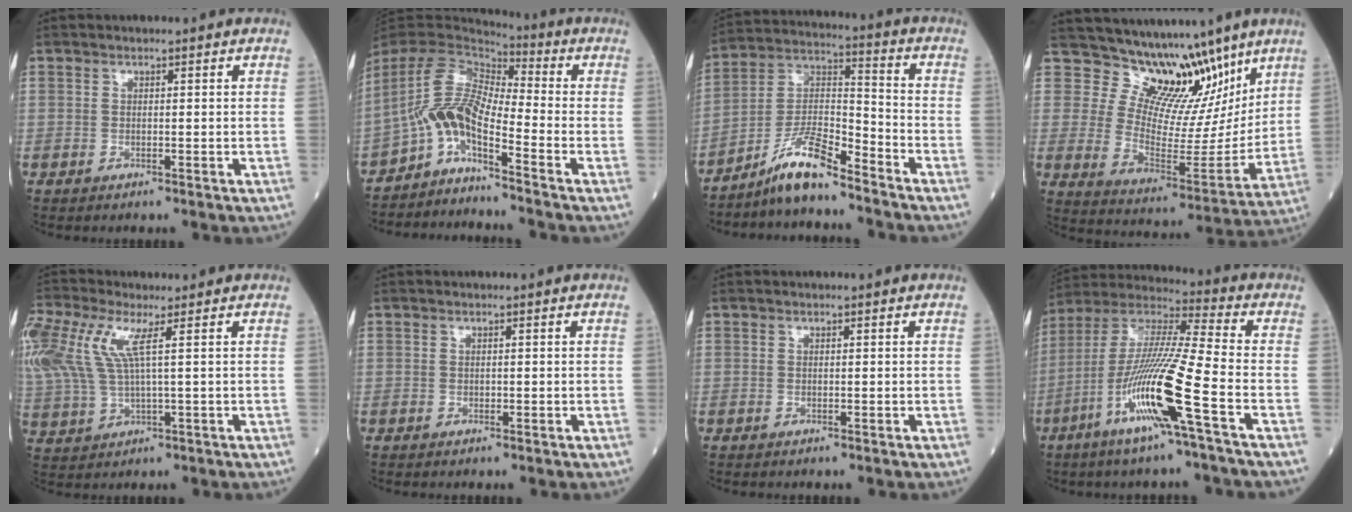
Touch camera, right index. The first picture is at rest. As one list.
[{"total": 9.1, "force": [-5.0, 1.9, 7.3], "torque": [-0.156, 0.016, -0.096]}, {"total": 9.4, "force": [-7.6, 0.9, 5.4], "torque": [-0.115, 0.010, -0.143]}, {"total": 13.9, "force": [11.6, 5.7, 5.3], "torque": [-0.087, -0.019, 0.183]}, {"total": 15.4, "force": [5.9, 5.5, 13.1], "torque": [-0.352, 0.019, 0.113]}, {"total": 0.0}, {"total": 0.0}, {"total": 16.6, "force": [-6.6, -0.7, 15.2], "torque": [-0.312, -0.015, -0.134]}]